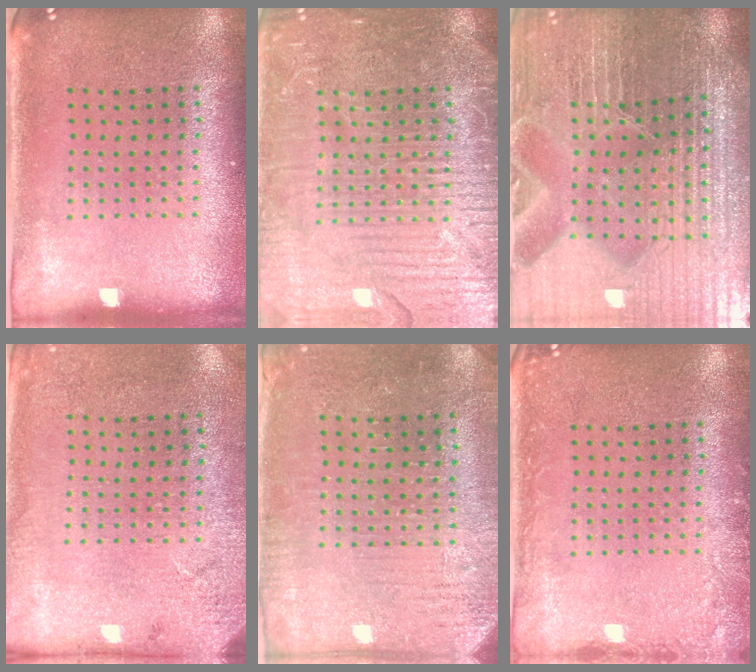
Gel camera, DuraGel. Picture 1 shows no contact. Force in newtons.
{"total": 5.4, "press": 5.3, "slide": 0.7}
{"total": 5.5, "press": 5.1, "slide": 1.9}
{"total": 2.7, "press": 2.2, "slide": 1.5}
{"total": 3.0, "press": 2.8, "slide": 0.8}
{"total": 1.7, "press": 1.7, "slide": 0.3}